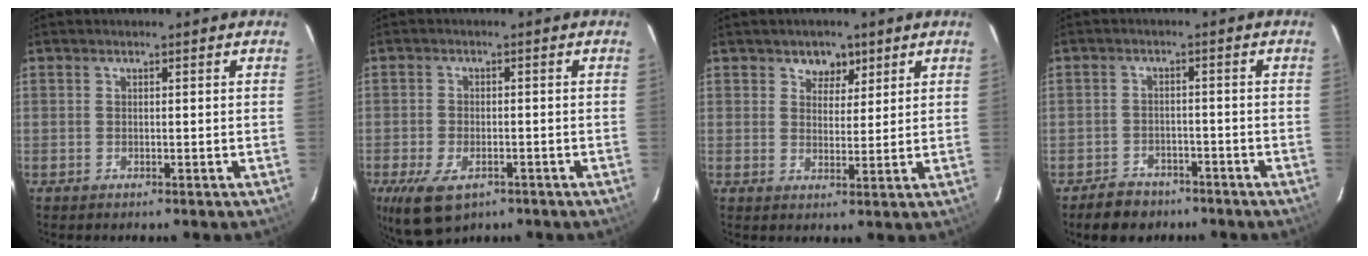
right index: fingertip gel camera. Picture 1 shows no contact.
{"total": 8.9, "force": [-4.9, 4.8, 5.7], "torque": [-0.130, -0.024, -0.084]}
{"total": 4.2, "force": [2.6, 3.1, 1.1], "torque": [-0.005, -0.001, 0.041]}
{"total": 6.3, "force": [-4.7, 4.0, 1.3], "torque": [-0.043, 0.017, -0.066]}